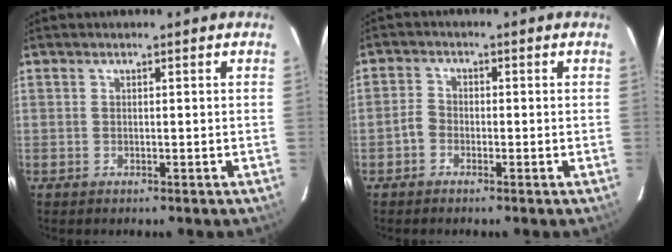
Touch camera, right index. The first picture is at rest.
{"total": 2.4, "force": [-1.4, 1.8, 0.8], "torque": [-0.014, 0.009, -0.028]}